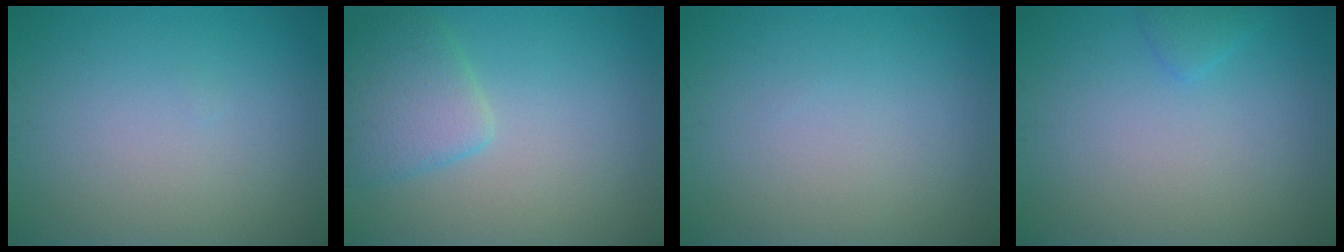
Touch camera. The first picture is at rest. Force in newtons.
{"total": 3.6, "press": 3.5, "slide": 0.2}
{"total": 0.0}
{"total": 1.0, "press": 1.0, "slide": 0.1}